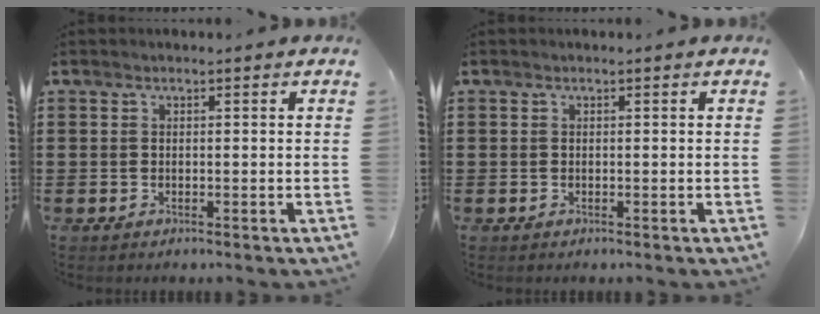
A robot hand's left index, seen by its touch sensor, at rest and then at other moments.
{"total": 0.0}